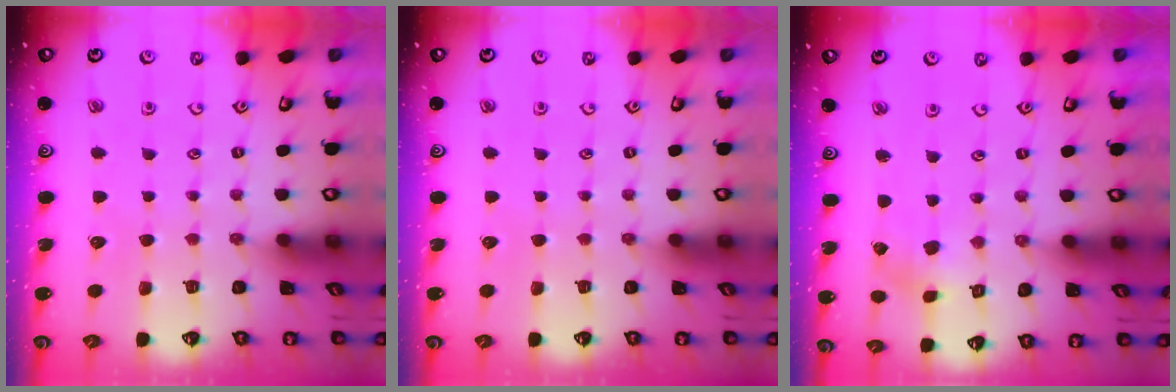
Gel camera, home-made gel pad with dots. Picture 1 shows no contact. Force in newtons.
{"total": 0.0}
{"total": 1.4, "press": 1.4, "slide": 0.2}